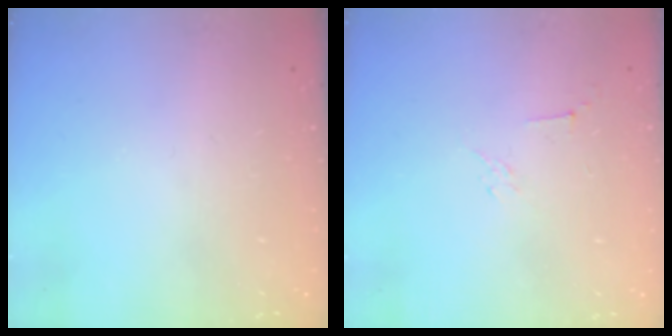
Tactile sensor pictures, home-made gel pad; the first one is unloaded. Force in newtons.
{"total": 2.9, "press": 2.8, "slide": 0.8}